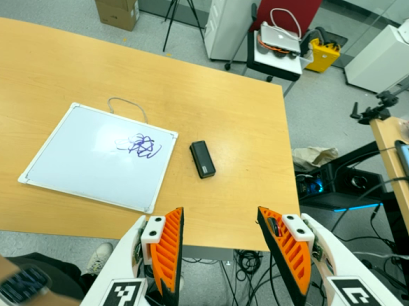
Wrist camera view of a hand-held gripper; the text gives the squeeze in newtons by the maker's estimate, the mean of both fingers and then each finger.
{"total": 0.0}